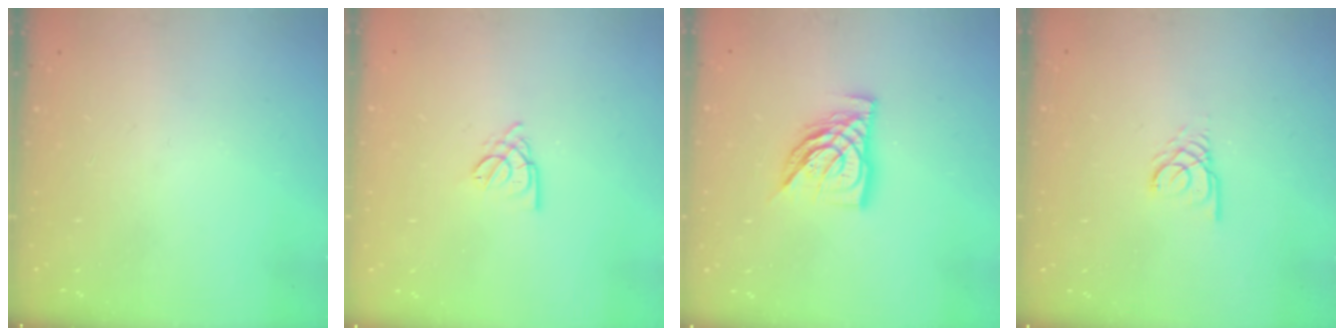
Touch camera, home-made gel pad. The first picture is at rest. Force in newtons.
{"total": 2.3, "press": 2.3, "slide": 0.5}
{"total": 11.3, "press": 11.2, "slide": 1.4}
{"total": 2.2, "press": 2.2, "slide": 0.2}